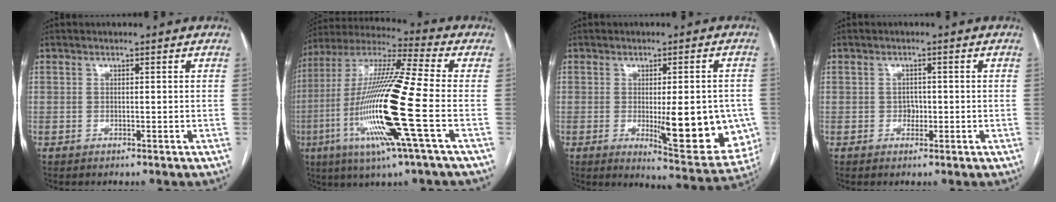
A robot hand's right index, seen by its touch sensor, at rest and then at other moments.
{"total": 20.0, "force": [-5.2, -0.1, 19.3], "torque": [-0.403, -0.021, -0.111]}
{"total": 14.1, "force": [-2.4, 3.6, 13.5], "torque": [-0.141, -0.018, -0.019]}
{"total": 1.4, "force": [-0.3, 1.1, 0.7], "torque": [-0.009, 0.004, -0.006]}